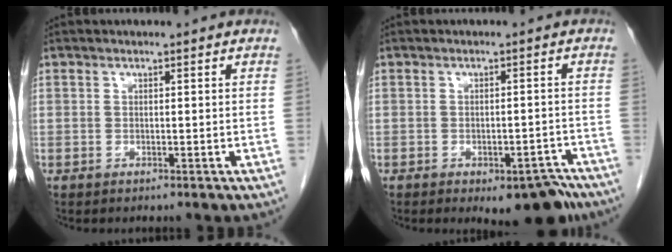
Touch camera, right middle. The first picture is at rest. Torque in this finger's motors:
{"motor_torque": [0.67, -0.66, 0.10, 0.03]}